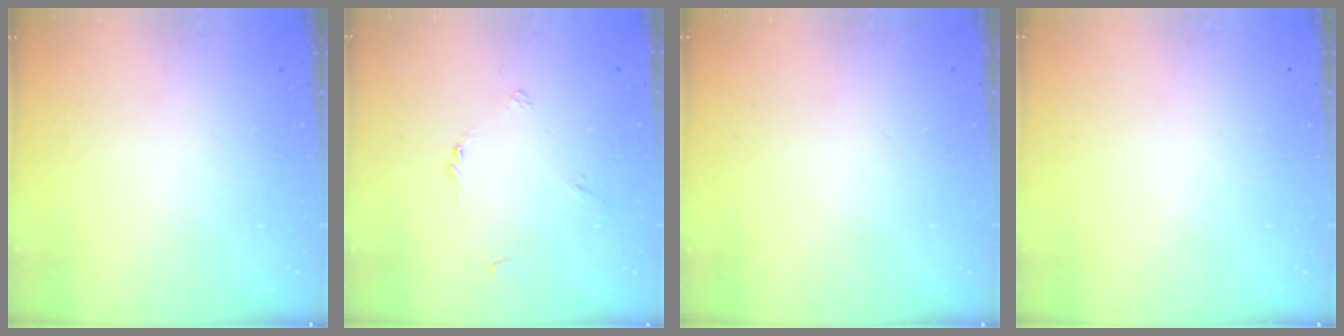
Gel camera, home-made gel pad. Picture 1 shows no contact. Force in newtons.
{"total": 2.4, "press": 2.4, "slide": 0.5}
{"total": 0.0}
{"total": 0.0}